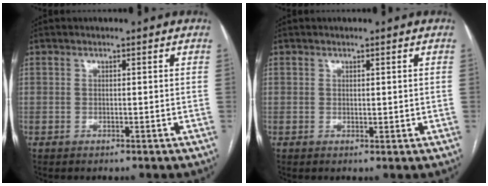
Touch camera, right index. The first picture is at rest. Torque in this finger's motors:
{"motor_torque": [-0.21, 0.37, -0.02, 0.01]}